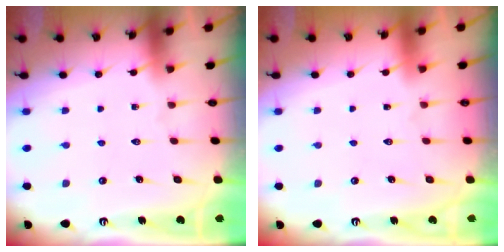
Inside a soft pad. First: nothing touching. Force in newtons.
{"total": 1.6, "press": 1.6, "slide": 0.1}